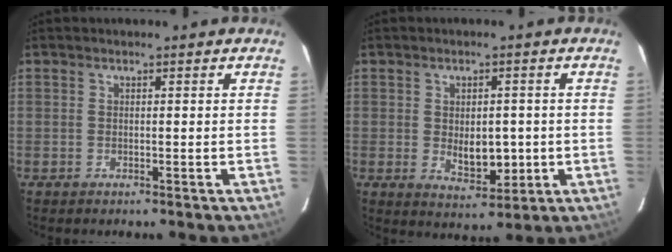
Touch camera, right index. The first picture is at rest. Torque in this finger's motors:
{"motor_torque": [0.18, -0.01, 0.21, 0.02]}